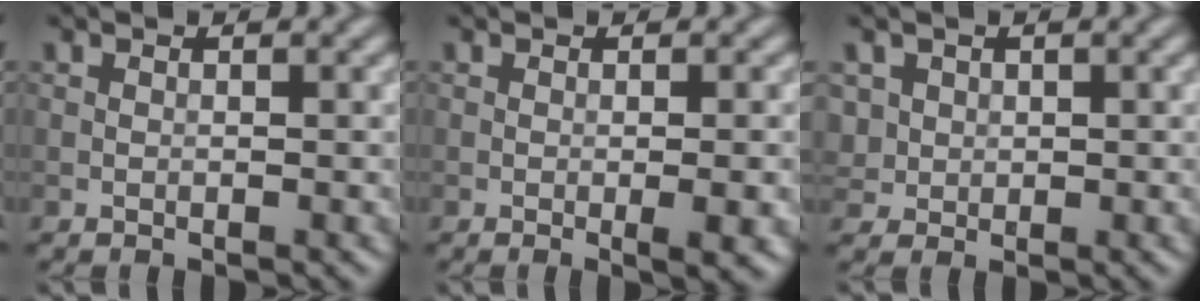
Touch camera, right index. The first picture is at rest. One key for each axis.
{"total": 2.9, "fx": -0.5, "fy": 0.6, "fz": 2.8, "tx": -0.035, "ty": -0.002, "tz": -0.006}
{"total": 2.0, "fx": 0.7, "fy": 1.8, "fz": 0.5, "tx": -0.015, "ty": -0.002, "tz": 0.031}